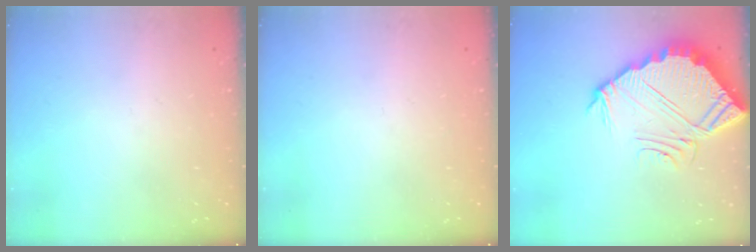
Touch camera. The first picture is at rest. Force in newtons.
{"total": 0.0}
{"total": 8.4, "press": 8.4, "slide": 0.6}